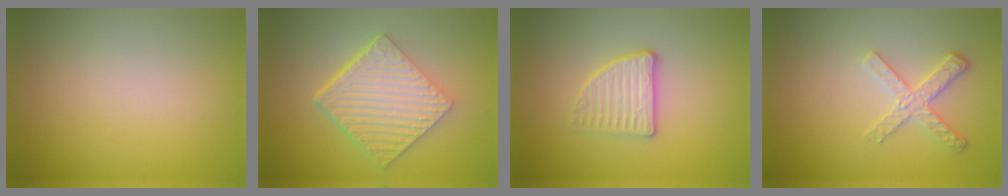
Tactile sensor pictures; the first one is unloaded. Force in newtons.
{"total": 6.6, "press": 4.7, "slide": 4.7}
{"total": 2.9, "press": 2.5, "slide": 1.4}
{"total": 2.6, "press": 2.4, "slide": 1.2}